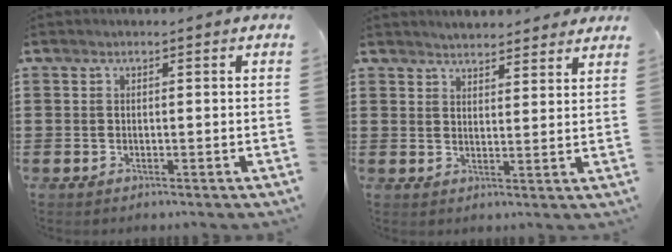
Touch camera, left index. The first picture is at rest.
{"total": 3.2, "force": [3.2, 0.2, 0.1], "torque": [-0.010, -0.009, 0.060]}